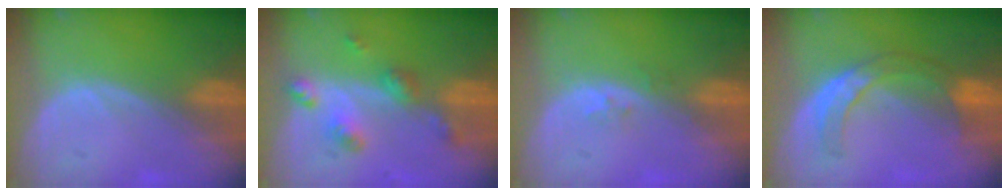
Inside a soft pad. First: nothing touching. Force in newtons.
{"total": 6.1, "press": 5.4, "slide": 2.9}
{"total": 1.6, "press": 1.2, "slide": 1.0}
{"total": 7.6, "press": 6.5, "slide": 4.0}